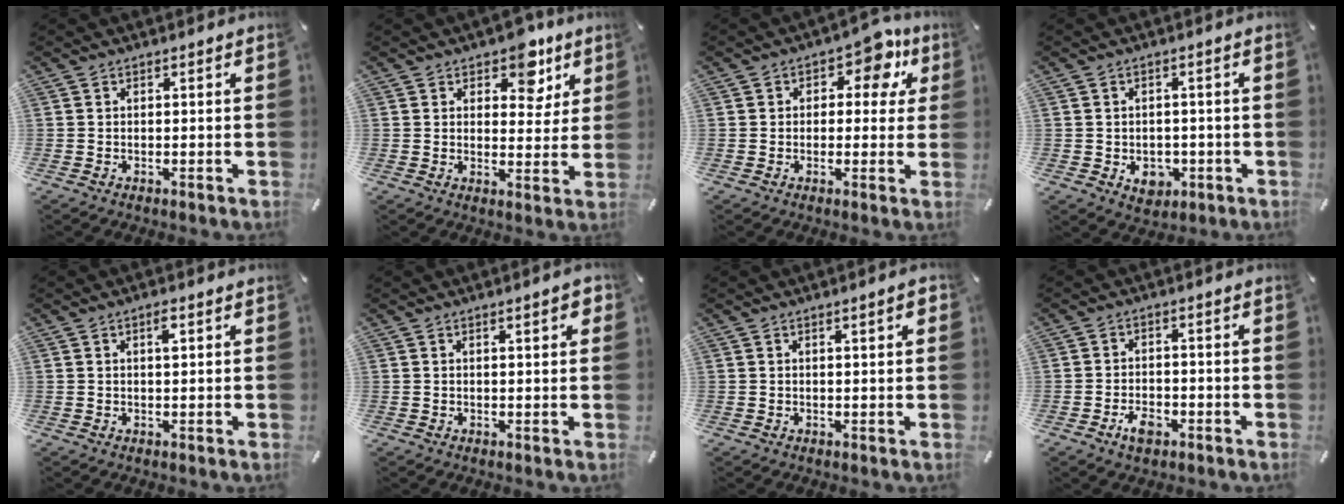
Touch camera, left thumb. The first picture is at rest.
{"total": 9.1, "force": [5.8, 5.5, 4.4], "torque": [-0.036, -0.037, 0.095]}
{"total": 9.1, "force": [4.1, 5.5, 6.0], "torque": [-0.062, -0.022, 0.064]}
{"total": 5.0, "force": [-1.4, 4.2, 2.3], "torque": [-0.020, 0.005, -0.023]}
{"total": 2.2, "force": [0.8, 0.8, 1.9], "torque": [-0.031, 0.001, 0.010]}
{"total": 2.9, "force": [1.3, 0.7, 2.5], "torque": [-0.042, 0.001, 0.020]}
{"total": 2.3, "force": [0.9, 0.3, 2.1], "torque": [-0.040, 0.002, 0.014]}
{"total": 4.5, "force": [-2.3, 2.8, 2.6], "torque": [-0.055, 0.010, -0.044]}